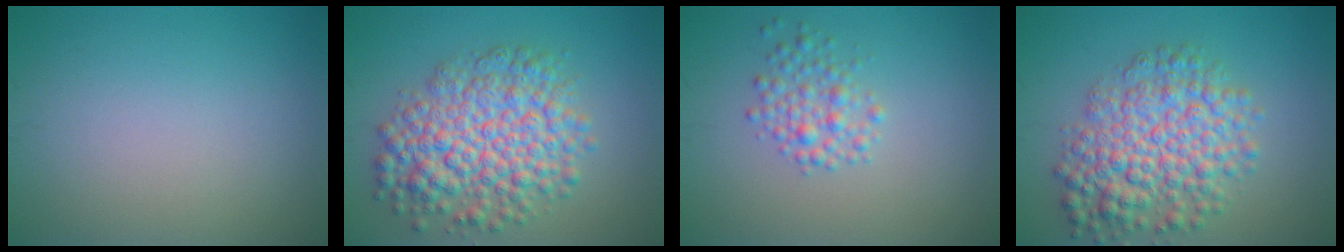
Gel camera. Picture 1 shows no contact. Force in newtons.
{"total": 8.0, "press": 8.0, "slide": 0.2}
{"total": 2.4, "press": 2.4, "slide": 0.1}
{"total": 7.2, "press": 7.2, "slide": 0.2}